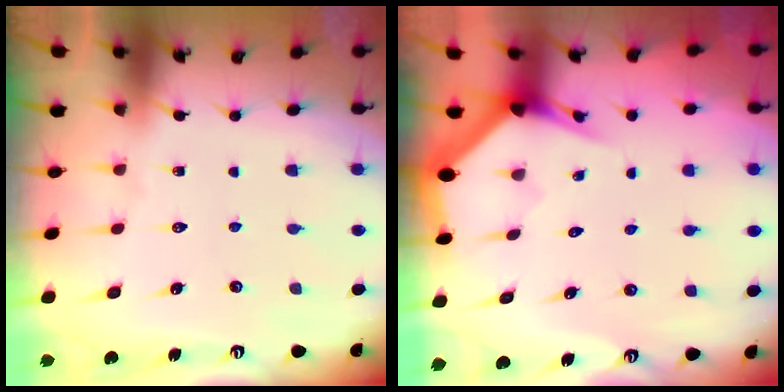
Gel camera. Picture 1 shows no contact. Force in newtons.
{"total": 3.1, "press": 3.1, "slide": 0.0}